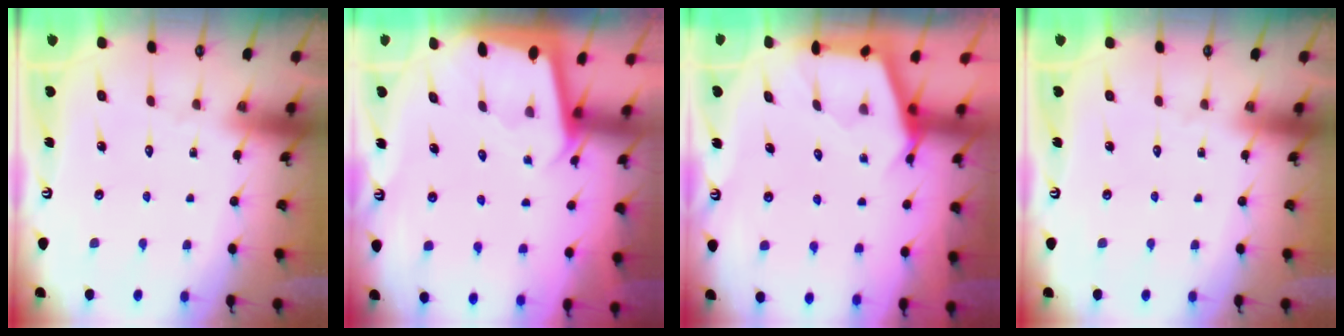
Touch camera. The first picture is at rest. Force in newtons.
{"total": 1.8, "press": 1.8, "slide": 0.1}
{"total": 2.5, "press": 2.5, "slide": 0.4}
{"total": 0.0}